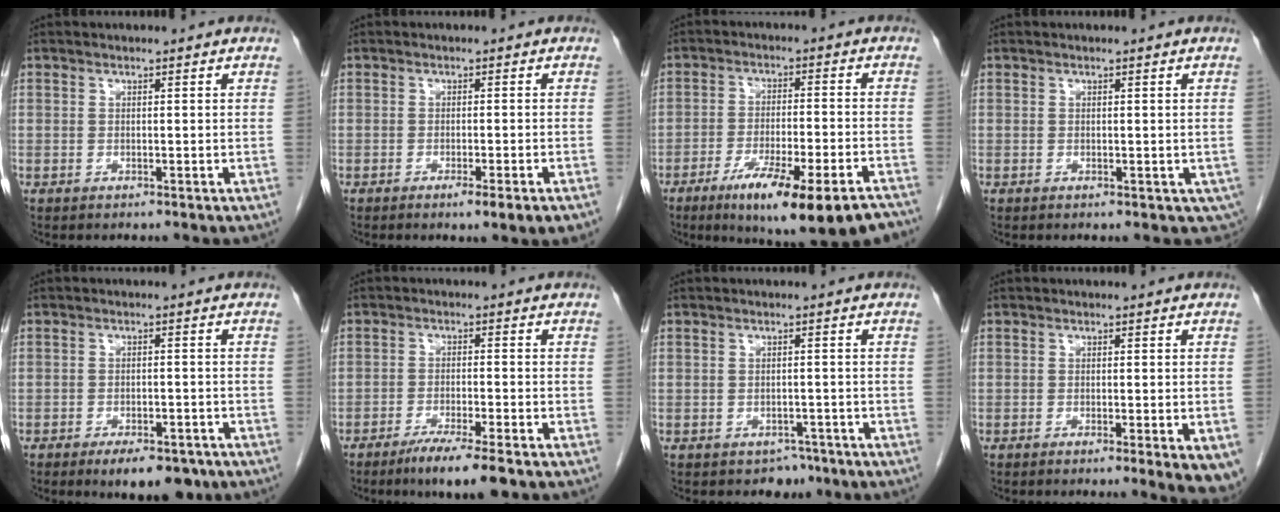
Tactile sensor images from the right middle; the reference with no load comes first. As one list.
[{"total": 4.4, "force": [-2.6, -0.1, 3.6], "torque": [-0.039, -0.012, -0.036]}, {"total": 17.5, "force": [-12.6, 2.1, 12.0], "torque": [-0.137, -0.018, -0.189]}, {"total": 2.5, "force": [-0.5, 1.7, 1.8], "torque": [-0.017, -0.002, -0.003]}, {"total": 7.3, "force": [-5.2, 2.9, 4.2], "torque": [-0.051, 0.000, -0.073]}, {"total": 6.8, "force": [-4.8, 0.1, 4.8], "torque": [-0.078, -0.015, -0.079]}, {"total": 2.5, "force": [-1.8, 1.7, 0.5], "torque": [-0.004, 0.007, -0.020]}, {"total": 6.6, "force": [-3.9, 1.0, 5.2], "torque": [-0.041, -0.015, -0.057]}]